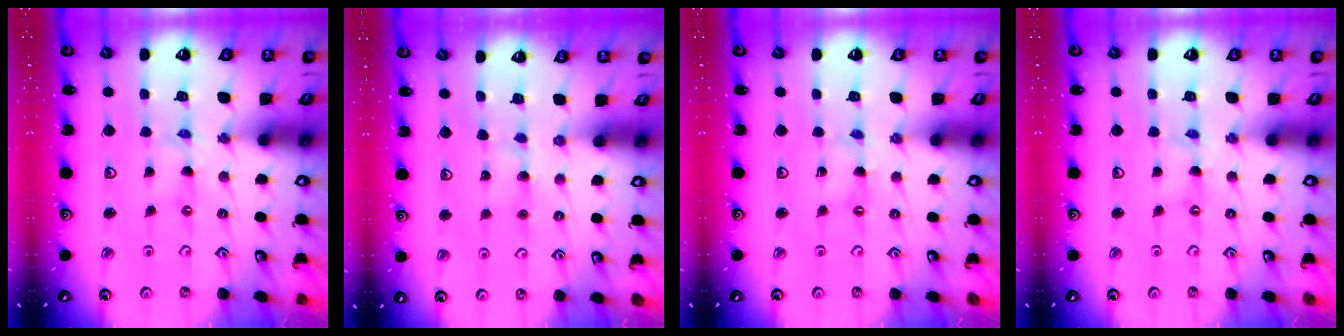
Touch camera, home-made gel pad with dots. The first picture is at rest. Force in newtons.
{"total": 2.9, "press": 2.9, "slide": 0.4}
{"total": 0.0}
{"total": 0.0}